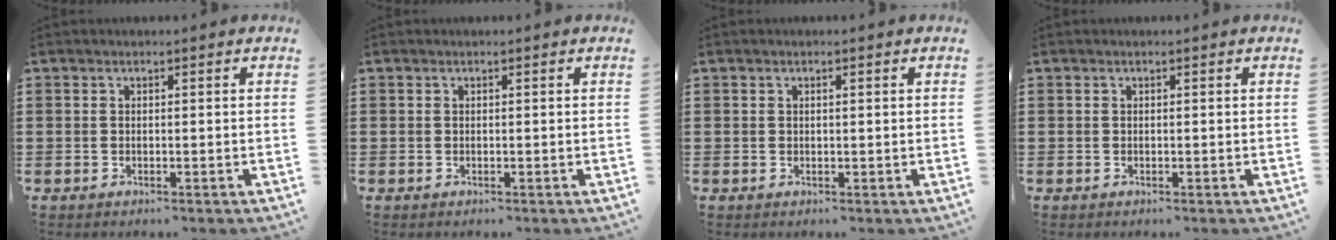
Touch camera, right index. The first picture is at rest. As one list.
[{"total": 0.0}, {"total": 0.5, "force": [0.2, 0.2, 0.5], "torque": [-0.010, 0.001, 0.004]}, {"total": 0.0}]